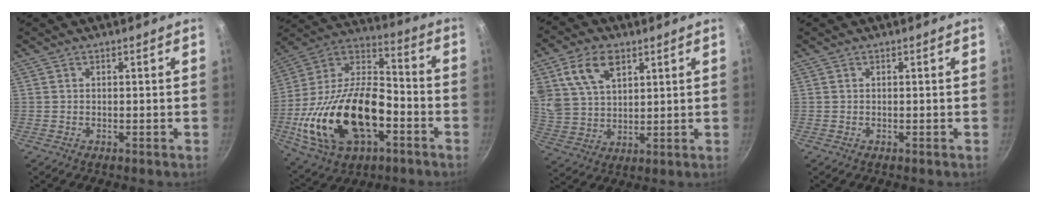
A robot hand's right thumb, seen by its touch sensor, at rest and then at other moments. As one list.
[{"total": 28.2, "force": [-7.9, 16.0, 21.8], "torque": [-0.403, 0.042, -0.141]}, {"total": 12.3, "force": [5.7, 8.0, 7.5], "torque": [-0.124, -0.012, 0.113]}, {"total": 0.0}]